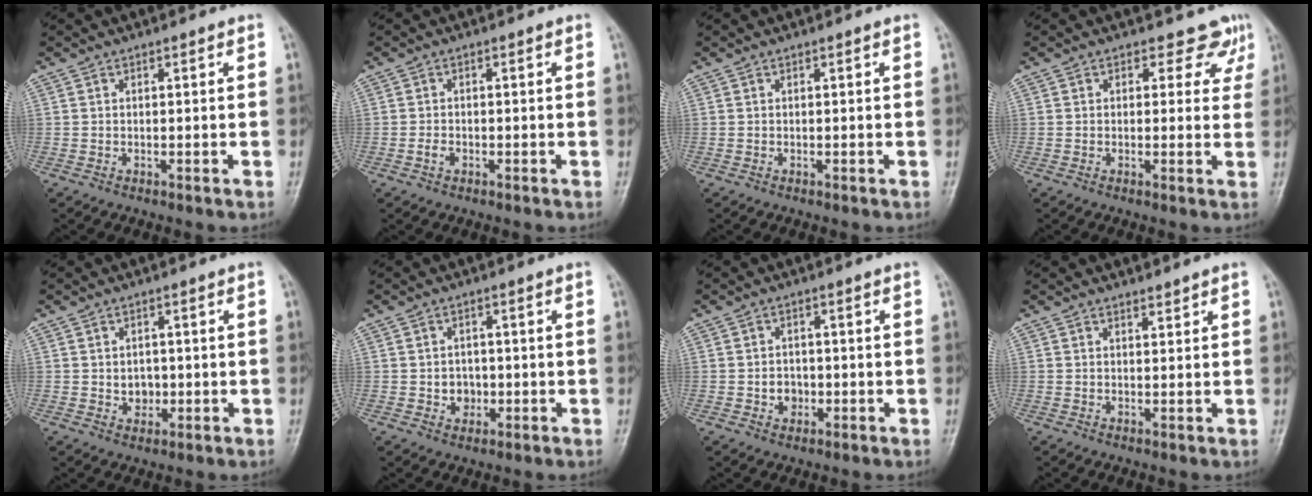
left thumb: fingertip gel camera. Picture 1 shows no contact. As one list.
[{"total": 1.6, "force": [-0.7, 1.1, 0.9], "torque": [-0.015, 0.004, -0.015]}, {"total": 0.0}, {"total": 4.5, "force": [3.0, 3.1, 1.1], "torque": [0.022, -0.016, 0.021]}, {"total": 3.3, "force": [-0.2, 2.8, 1.8], "torque": [-0.008, 0.003, 0.001]}, {"total": 3.5, "force": [-0.6, 3.1, 1.6], "torque": [-0.003, 0.005, -0.007]}, {"total": 3.3, "force": [-0.8, 2.8, 1.5], "torque": [-0.005, 0.006, -0.011]}, {"total": 1.1, "force": [1.0, 0.4, 0.3], "torque": [-0.001, -0.009, 0.016]}]